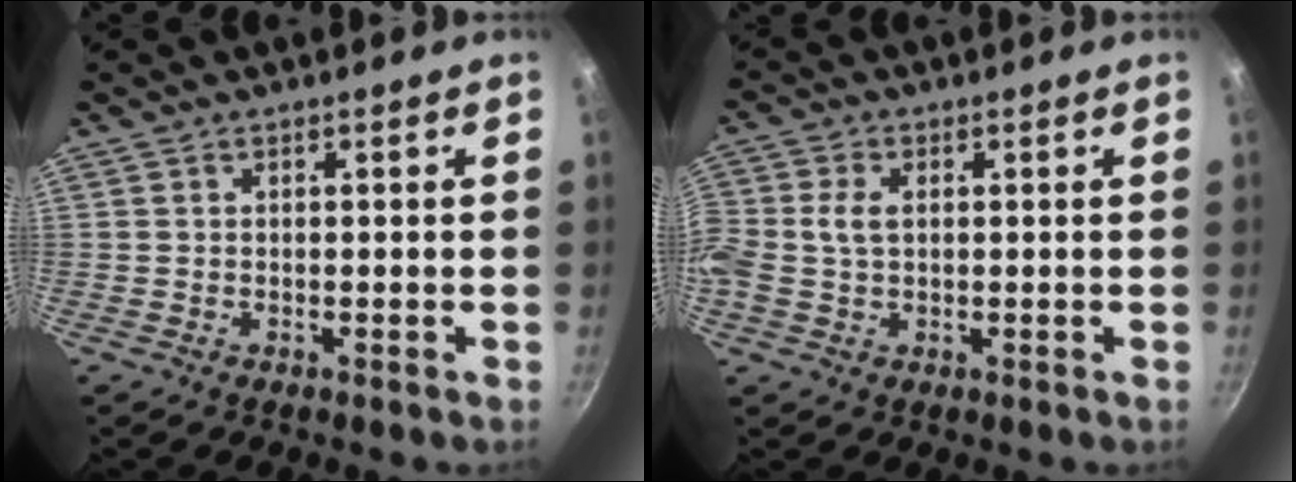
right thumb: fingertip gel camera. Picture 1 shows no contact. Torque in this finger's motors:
{"motor_torque": [0.66, 0.65, 1.03, 0.29, 0.40]}